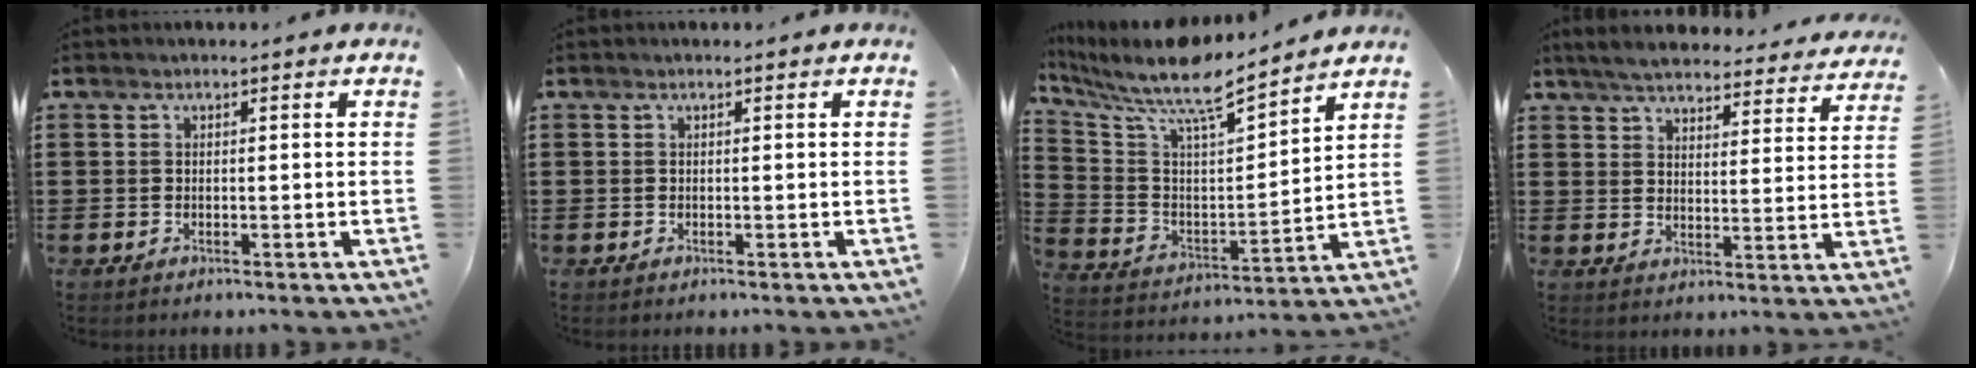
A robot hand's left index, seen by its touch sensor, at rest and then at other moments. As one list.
[{"total": 0.0}, {"total": 8.9, "force": [7.9, 1.1, 4.0], "torque": [-0.114, -0.060, 0.130]}, {"total": 5.2, "force": [5.0, 0.4, 1.4], "torque": [-0.050, -0.026, 0.086]}]